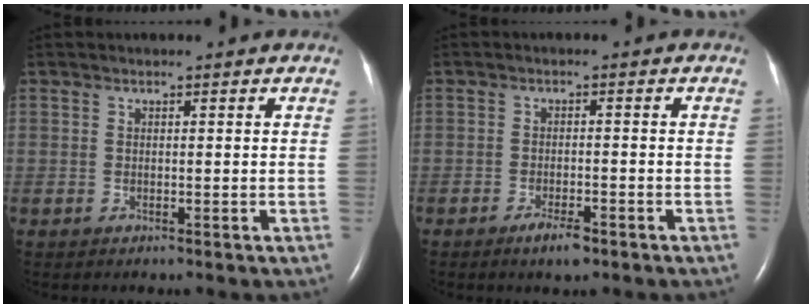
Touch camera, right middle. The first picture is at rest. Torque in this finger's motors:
{"motor_torque": [0.30, -0.24, 0.01, 0.01]}